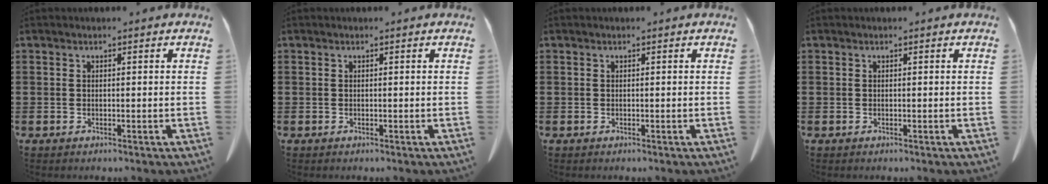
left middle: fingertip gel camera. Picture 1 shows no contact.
{"total": 0.0}
{"total": 0.0}
{"total": 0.0}